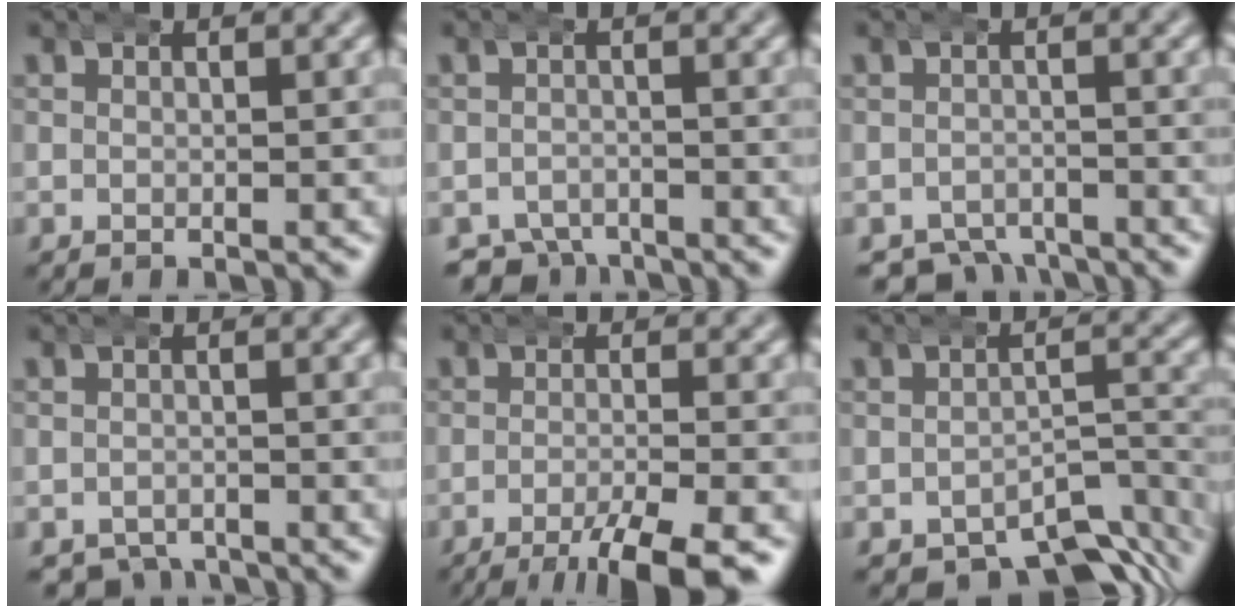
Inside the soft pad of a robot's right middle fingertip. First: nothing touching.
{"total": 4.4, "force": [-3.7, 2.3, 0.8], "torque": [-0.014, -0.023, -0.054]}
{"total": 5.4, "force": [-4.6, 2.6, 1.2], "torque": [-0.010, -0.024, -0.068]}
{"total": 3.8, "force": [-3.3, 1.6, 0.7], "torque": [-0.009, -0.020, -0.045]}
{"total": 7.1, "force": [-4.9, 1.6, 4.9], "torque": [-0.064, -0.016, -0.070]}
{"total": 9.6, "force": [-7.7, 3.9, 4.2], "torque": [-0.026, -0.012, -0.110]}